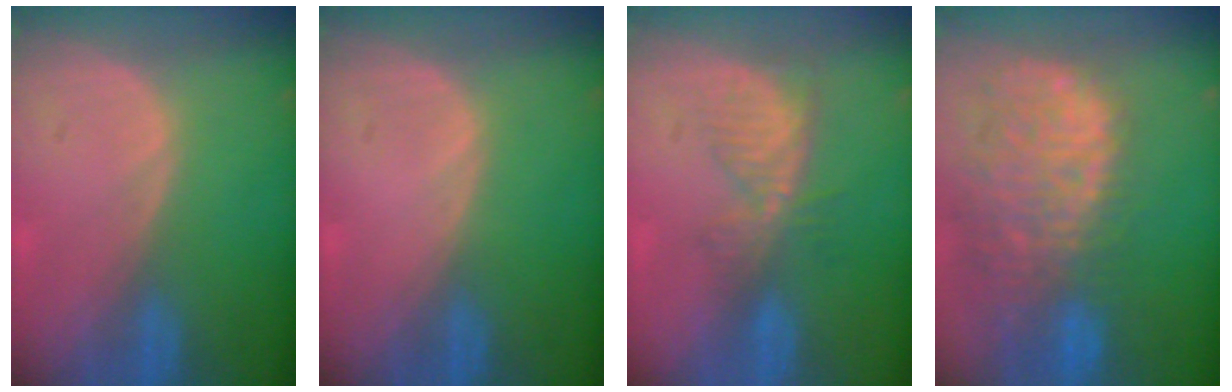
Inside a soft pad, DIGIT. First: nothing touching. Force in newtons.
{"total": 0.0}
{"total": 4.9, "press": 4.8, "slide": 1.1}
{"total": 14.1, "press": 11.6, "slide": 8.0}